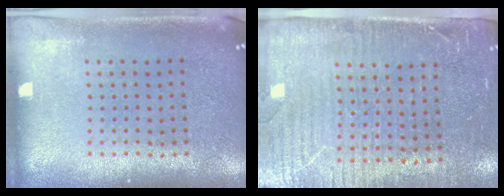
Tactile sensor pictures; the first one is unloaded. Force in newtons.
{"total": 3.5, "press": 3.1, "slide": 1.5}